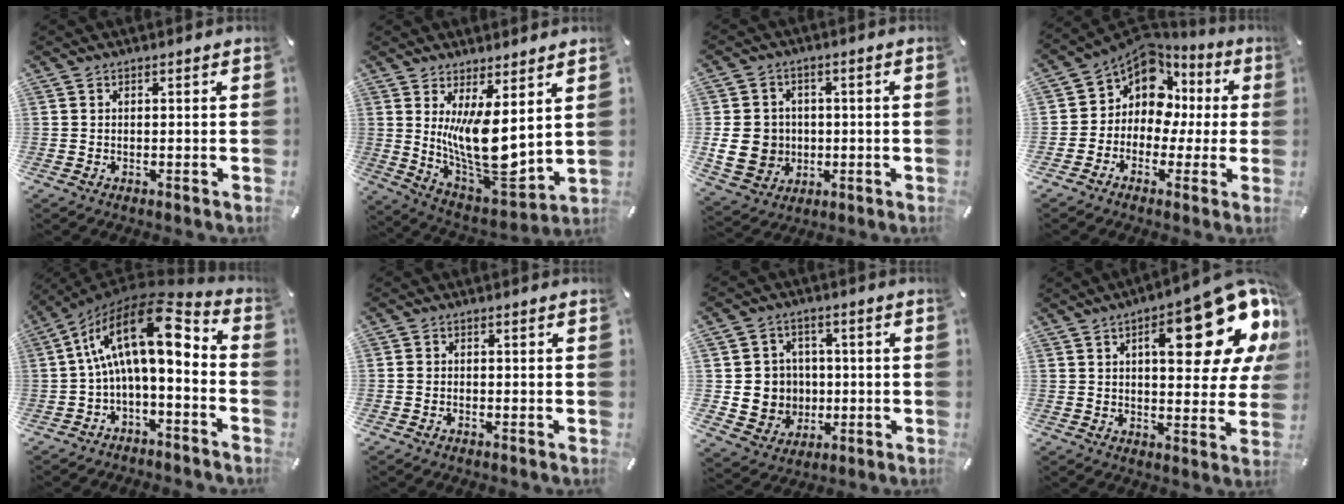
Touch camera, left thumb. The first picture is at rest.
{"total": 16.1, "force": [1.8, 7.9, 13.9], "torque": [-0.242, -0.054, 0.047]}
{"total": 10.1, "force": [-0.7, 9.2, 4.2], "torque": [-0.097, 0.009, -0.009]}
{"total": 9.0, "force": [3.0, 7.7, 3.7], "torque": [-0.093, -0.030, 0.061]}
{"total": 18.2, "force": [3.3, 8.1, 16.0], "torque": [-0.294, -0.022, 0.047]}
{"total": 1.0, "force": [-0.6, 0.7, 0.5], "torque": [-0.009, 0.003, -0.012]}
{"total": 8.8, "force": [0.1, 8.7, 1.2], "torque": [-0.029, 0.004, 0.012]}
{"total": 22.1, "force": [10.7, 7.8, 17.8], "torque": [-0.235, -0.063, 0.161]}